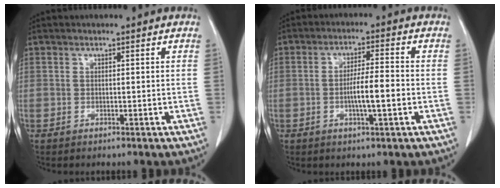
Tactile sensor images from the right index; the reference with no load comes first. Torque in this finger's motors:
{"motor_torque": [1.20, -0.34, 0.60, 0.12]}